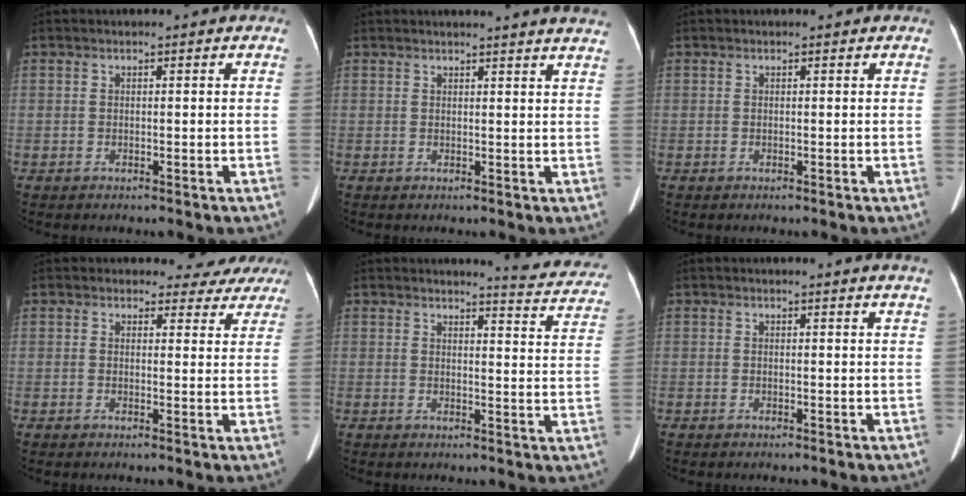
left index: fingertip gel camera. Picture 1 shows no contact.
{"total": 11.4, "force": [10.9, -0.3, 3.5], "torque": [-0.041, -0.028, 0.105]}
{"total": 0.0}
{"total": 8.2, "force": [7.5, 3.3, -0.1], "torque": [0.039, -0.012, 0.055]}
{"total": 9.4, "force": [9.1, 0.8, 2.2], "torque": [-0.013, -0.043, 0.083]}
{"total": 3.7, "force": [3.5, -0.6, 1.2], "torque": [-0.014, -0.009, 0.021]}